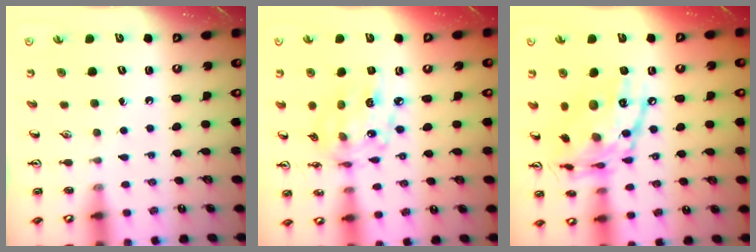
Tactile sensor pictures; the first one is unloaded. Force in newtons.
{"total": 13.8, "press": 13.8, "slide": 1.0}
{"total": 18.8, "press": 18.7, "slide": 1.4}